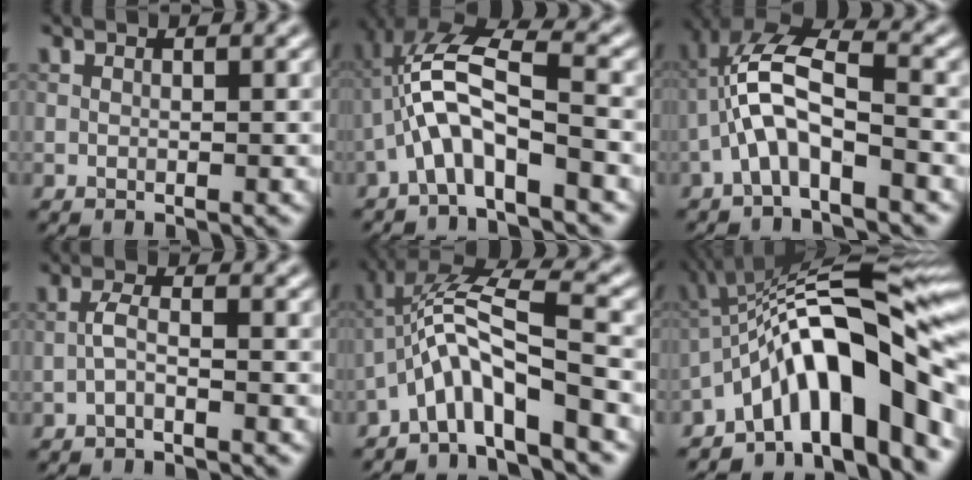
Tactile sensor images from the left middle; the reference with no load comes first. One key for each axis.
{"total": 6.5, "fx": -2.6, "fy": 1.8, "fz": 5.7, "tx": -0.117, "ty": 0.021, "tz": -0.056}
{"total": 6.1, "fx": -2.2, "fy": 2.0, "fz": 5.3, "tx": -0.108, "ty": 0.022, "tz": -0.049}
{"total": 1.7, "fx": -0.9, "fy": 0.3, "fz": 1.3, "tx": -0.030, "ty": 0.006, "tz": -0.024}
{"total": 7.8, "fx": -3.6, "fy": 1.6, "fz": 6.7, "tx": -0.124, "ty": 0.020, "tz": -0.072}
{"total": 14.2, "fx": -4.7, "fy": 4.4, "fz": 12.7, "tx": -0.171, "ty": 0.026, "tz": -0.081}